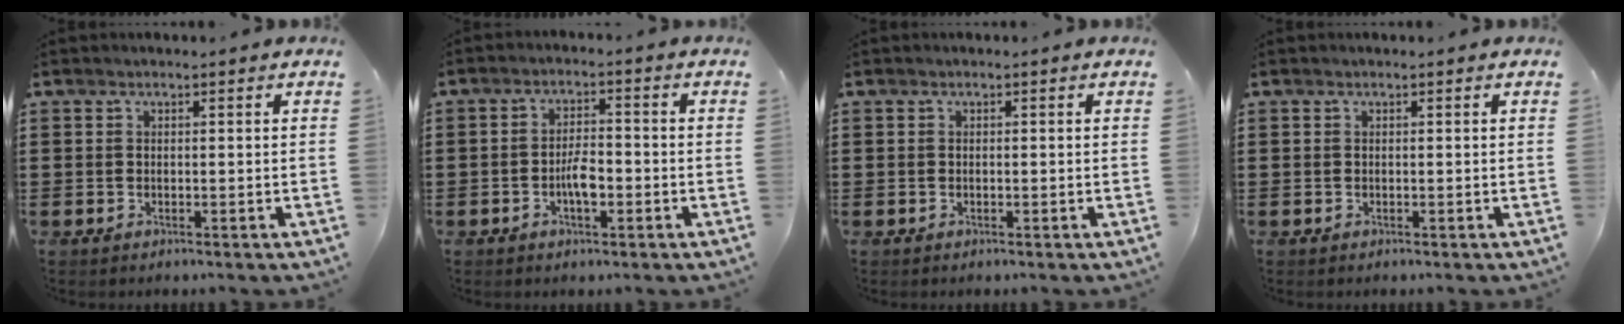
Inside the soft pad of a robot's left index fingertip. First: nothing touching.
{"total": 4.1, "force": [-1.2, 1.5, 3.6], "torque": [-0.071, 0.005, -0.024]}
{"total": 0.0}
{"total": 0.0}